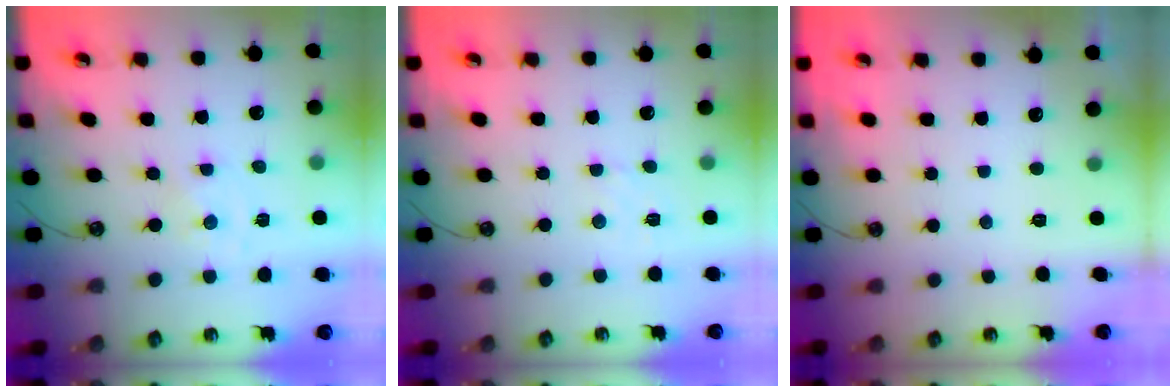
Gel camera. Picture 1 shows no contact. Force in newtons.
{"total": 2.8, "press": 2.7, "slide": 0.5}
{"total": 0.0}